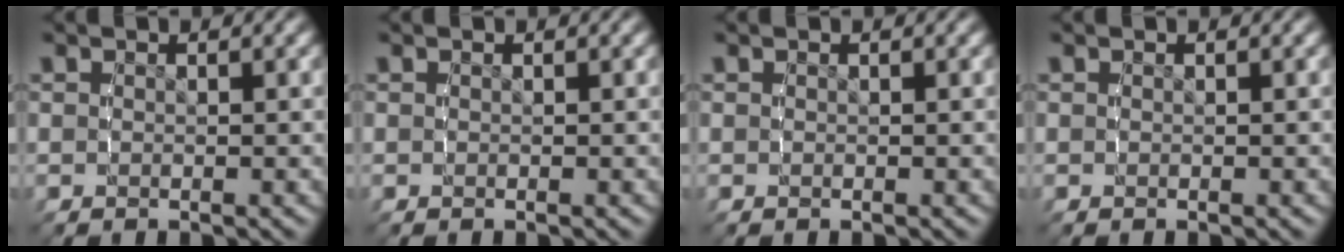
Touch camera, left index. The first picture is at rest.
{"total": 0.0}
{"total": 0.0}
{"total": 0.0}